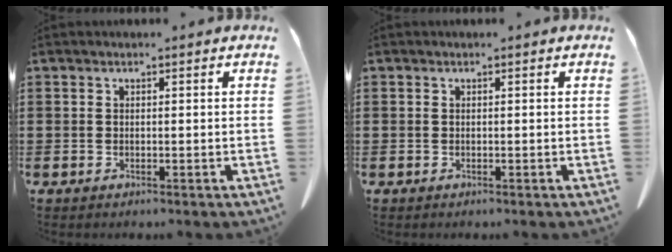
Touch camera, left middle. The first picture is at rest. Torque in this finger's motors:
{"motor_torque": [0.74, -1.40, 0.10, -0.01]}